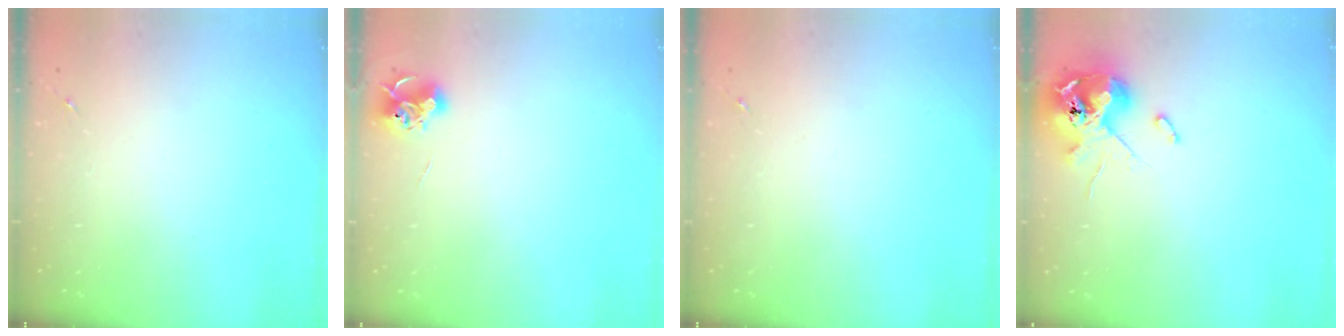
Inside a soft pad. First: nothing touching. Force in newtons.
{"total": 6.5, "press": 6.5, "slide": 0.8}
{"total": 0.0}
{"total": 12.7, "press": 12.5, "slide": 2.1}